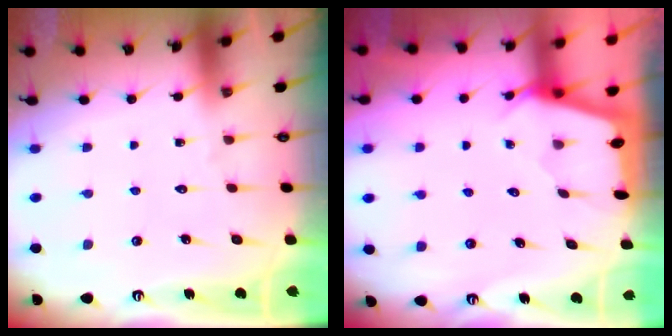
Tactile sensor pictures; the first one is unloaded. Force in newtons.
{"total": 2.3, "press": 2.3, "slide": 0.3}